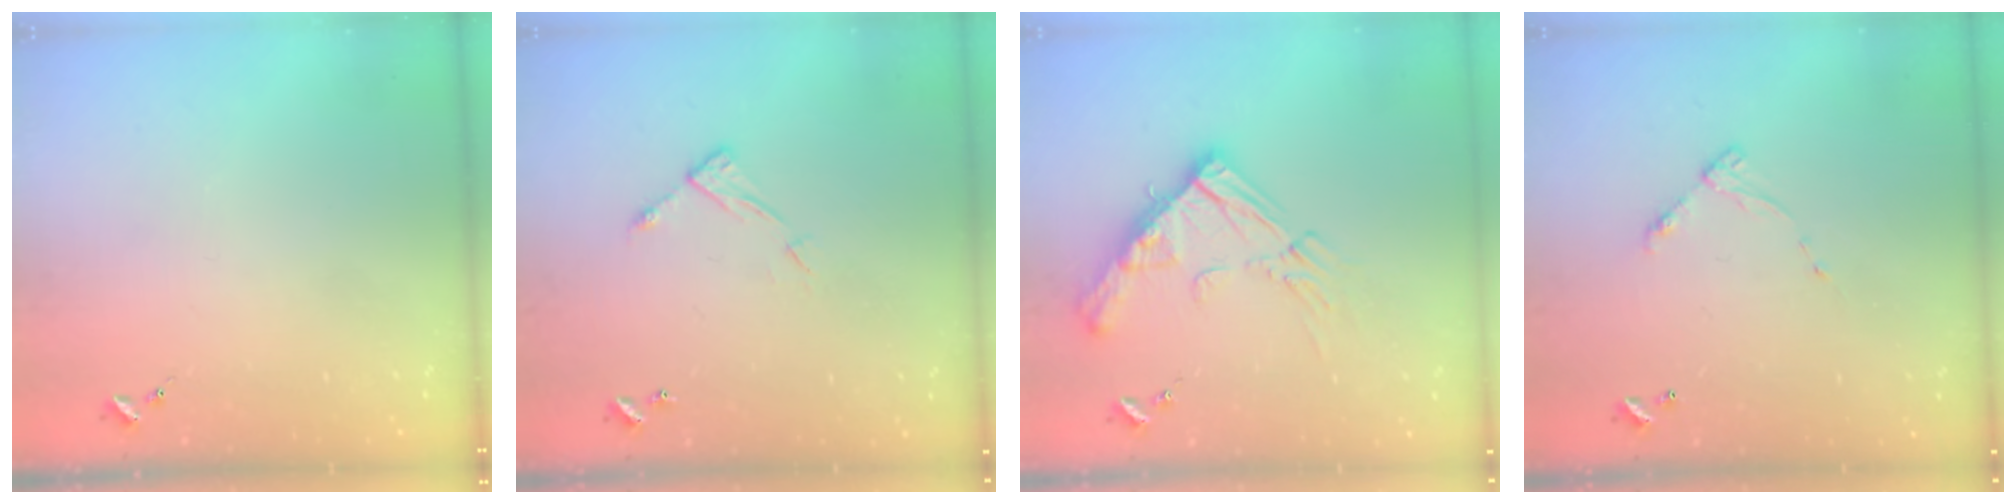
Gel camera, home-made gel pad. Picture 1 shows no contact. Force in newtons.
{"total": 6.3, "press": 6.3, "slide": 0.4}
{"total": 16.4, "press": 16.4, "slide": 1.8}
{"total": 5.9, "press": 5.9, "slide": 0.4}